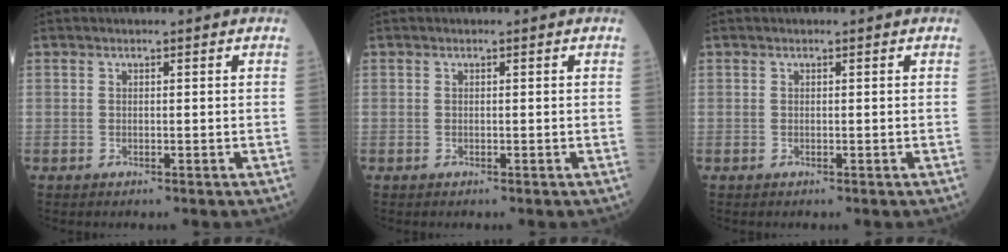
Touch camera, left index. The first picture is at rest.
{"total": 0.0}
{"total": 0.0}